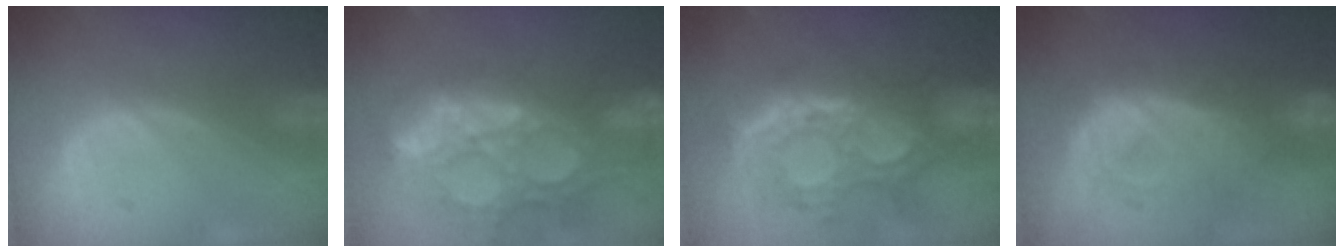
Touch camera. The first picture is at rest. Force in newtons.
{"total": 14.7, "press": 12.1, "slide": 8.3}
{"total": 11.3, "press": 10.4, "slide": 4.5}
{"total": 8.4, "press": 8.4, "slide": 0.1}